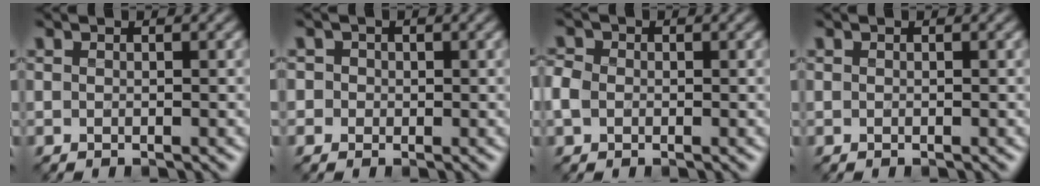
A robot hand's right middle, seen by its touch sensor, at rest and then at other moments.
{"total": 1.8, "force": [0.3, 1.7, 0.4], "torque": [0.016, 0.007, -0.010]}
{"total": 1.7, "force": [-0.2, 1.4, 1.0], "torque": [-0.017, 0.003, -0.013]}
{"total": 0.0}